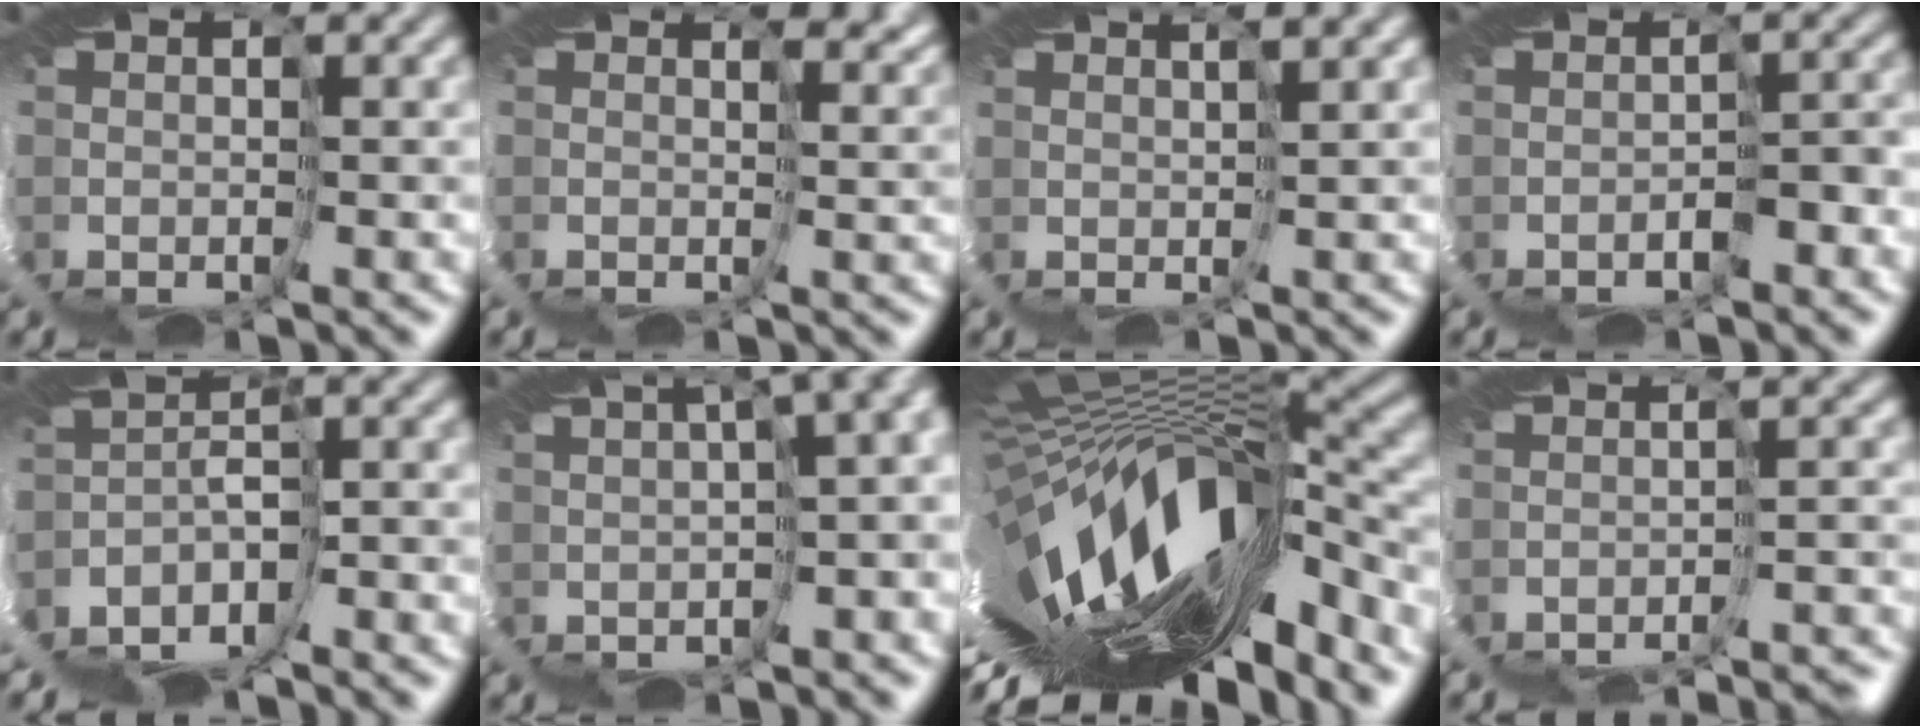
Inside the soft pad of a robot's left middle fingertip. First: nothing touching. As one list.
[{"total": 2.3, "force": [2.0, 0.1, 1.3], "torque": [-0.023, 0.000, 0.038]}, {"total": 4.2, "force": [1.9, -3.1, -1.9], "torque": [0.027, 0.004, 0.038]}, {"total": 3.7, "force": [-1.2, -3.1, -1.5], "torque": [0.023, -0.002, -0.012]}, {"total": 4.0, "force": [-3.8, -1.1, 0.2], "torque": [-0.035, -0.009, -0.054]}, {"total": 5.3, "force": [2.0, -0.3, 4.9], "torque": [-0.046, -0.005, 0.063]}, {"total": 10.9, "force": [-3.7, 1.2, 10.2], "torque": [-0.180, -0.033, -0.055]}, {"total": 7.6, "force": [-7.0, -2.8, -1.1], "torque": [0.026, -0.001, -0.062]}]